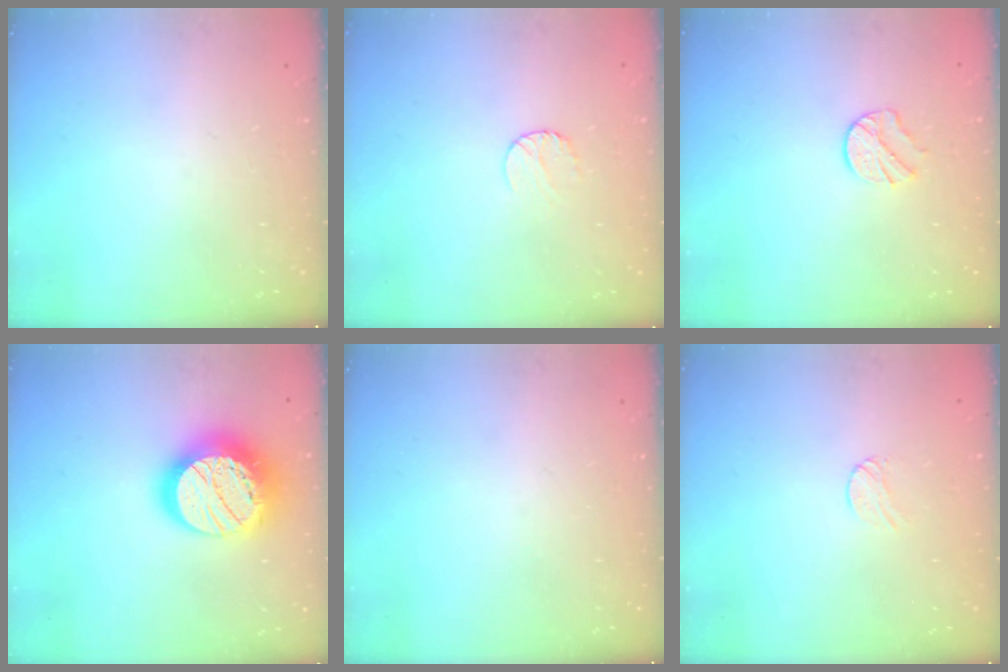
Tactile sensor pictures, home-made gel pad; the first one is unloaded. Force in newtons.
{"total": 5.6, "press": 5.6, "slide": 0.6}
{"total": 5.5, "press": 5.5, "slide": 0.6}
{"total": 22.0, "press": 22.0, "slide": 1.6}
{"total": 0.0}
{"total": 3.7, "press": 3.7, "slide": 0.4}